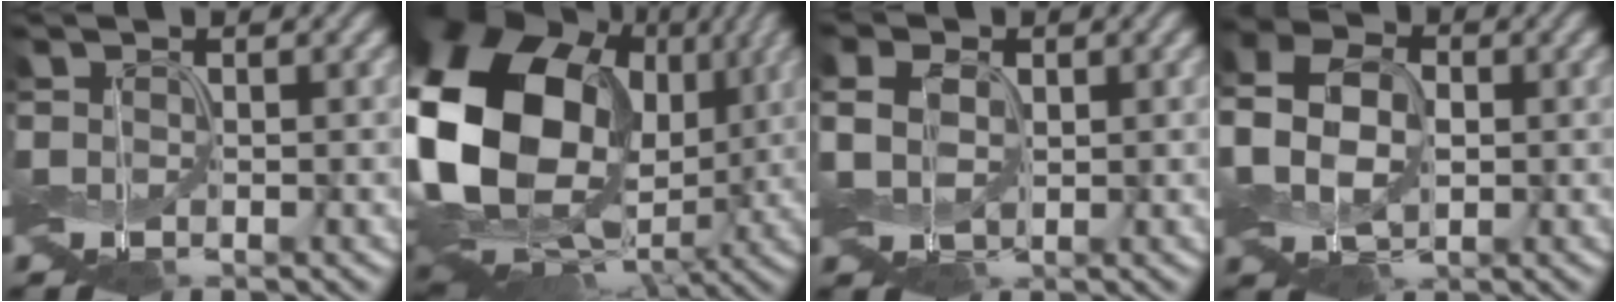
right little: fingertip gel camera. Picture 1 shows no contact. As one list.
[{"total": 19.7, "force": [1.0, 14.9, 12.8], "torque": [-0.286, -0.003, 0.038]}, {"total": 3.0, "force": [0.1, 2.3, 1.9], "torque": [-0.058, 0.006, 0.001]}, {"total": 7.3, "force": [-0.6, 5.3, 4.9], "torque": [-0.111, 0.012, -0.025]}]